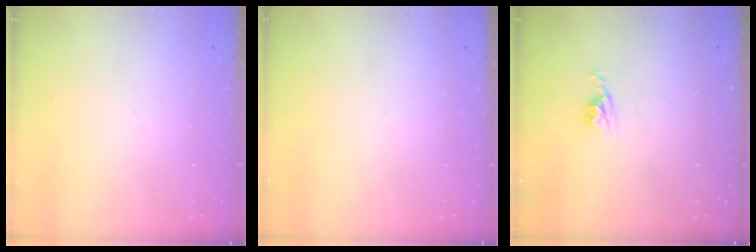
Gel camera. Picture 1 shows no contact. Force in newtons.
{"total": 0.0}
{"total": 2.5, "press": 2.5, "slide": 0.4}